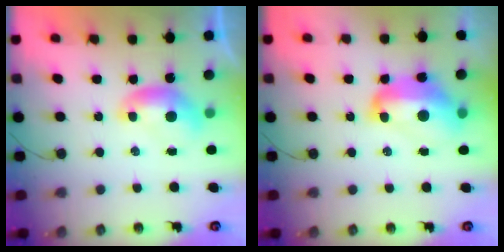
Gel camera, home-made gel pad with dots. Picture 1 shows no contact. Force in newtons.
{"total": 9.6, "press": 9.5, "slide": 1.3}